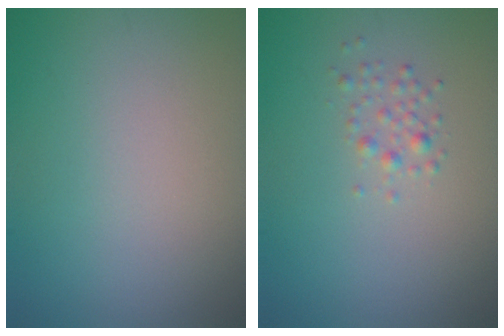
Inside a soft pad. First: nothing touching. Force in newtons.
{"total": 1.2, "press": 1.2, "slide": 0.0}